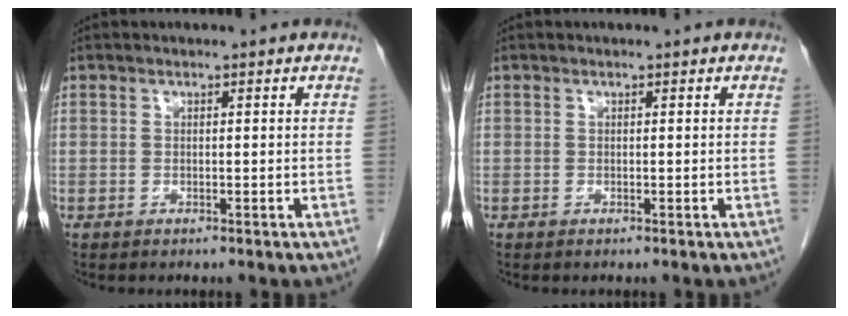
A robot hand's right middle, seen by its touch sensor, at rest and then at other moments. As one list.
[{"total": 0.0}]